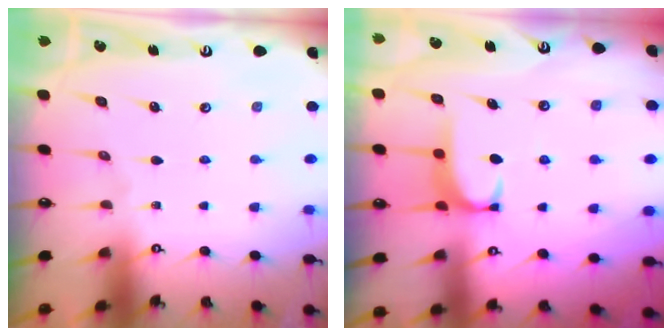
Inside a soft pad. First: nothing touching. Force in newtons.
{"total": 1.9, "press": 1.8, "slide": 0.5}